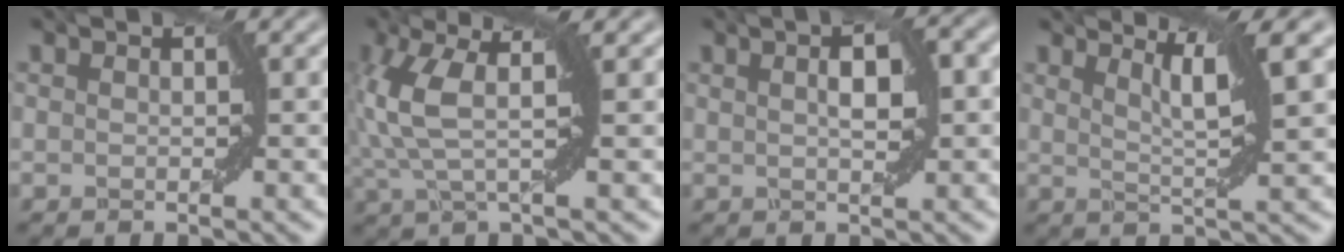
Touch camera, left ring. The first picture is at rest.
{"total": 6.5, "force": [1.1, 2.3, 6.0], "torque": [-0.150, 0.008, 0.019]}
{"total": 3.9, "force": [1.2, 1.2, 3.5], "torque": [-0.058, 0.012, 0.020]}
{"total": 4.9, "force": [2.7, 0.5, 4.1], "torque": [-0.064, 0.003, 0.049]}